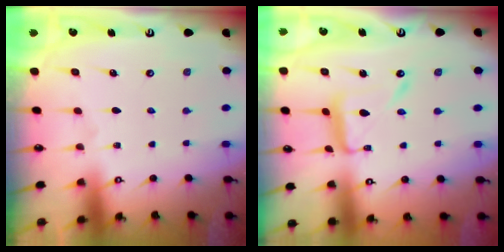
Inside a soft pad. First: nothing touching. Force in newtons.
{"total": 12.9, "press": 12.8, "slide": 1.2}